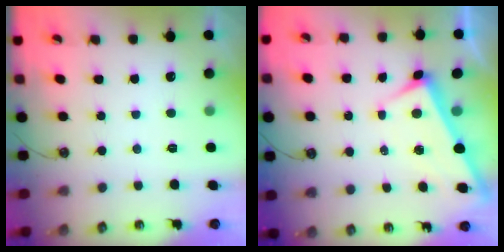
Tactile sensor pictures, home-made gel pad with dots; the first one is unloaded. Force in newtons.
{"total": 3.0, "press": 3.0, "slide": 0.2}